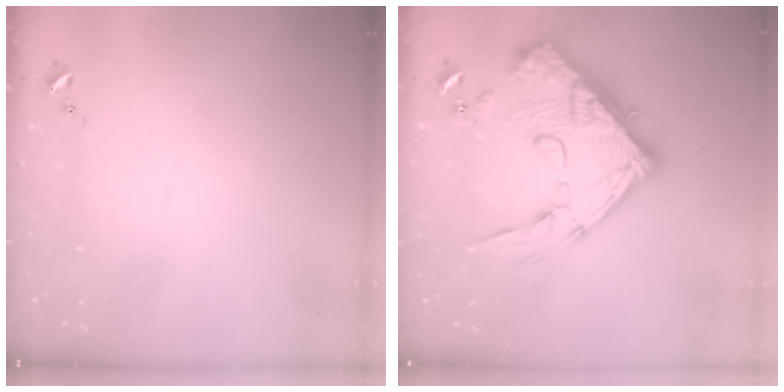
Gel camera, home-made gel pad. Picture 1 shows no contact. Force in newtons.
{"total": 20.7, "press": 20.6, "slide": 2.2}